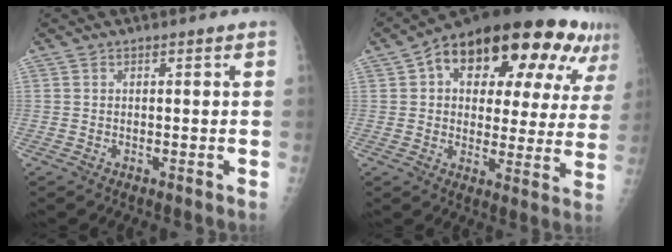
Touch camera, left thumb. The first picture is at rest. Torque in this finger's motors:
{"motor_torque": [0.38, 1.61, 1.85, -0.90, 0.27]}